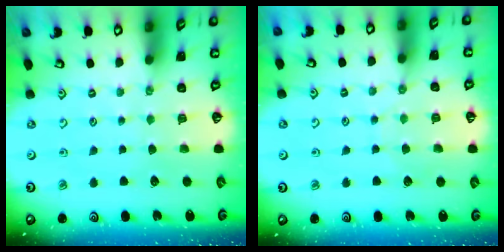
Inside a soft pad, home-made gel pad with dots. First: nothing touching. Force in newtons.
{"total": 5.2, "press": 5.1, "slide": 0.7}